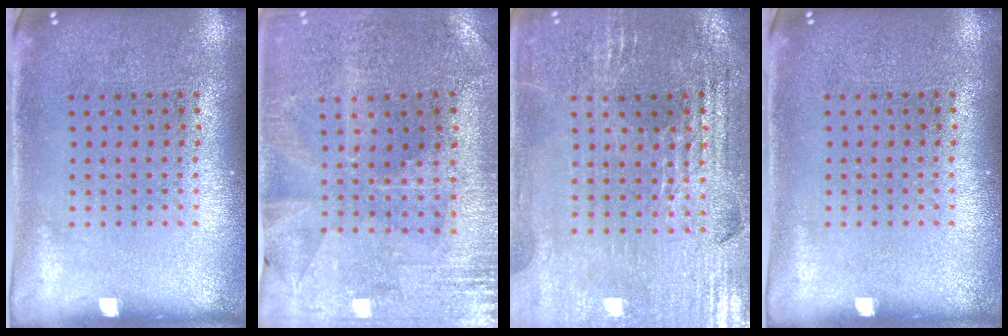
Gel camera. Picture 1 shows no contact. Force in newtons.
{"total": 0.7, "press": 0.6, "slide": 0.3}
{"total": 2.9, "press": 2.8, "slide": 0.5}
{"total": 0.0}